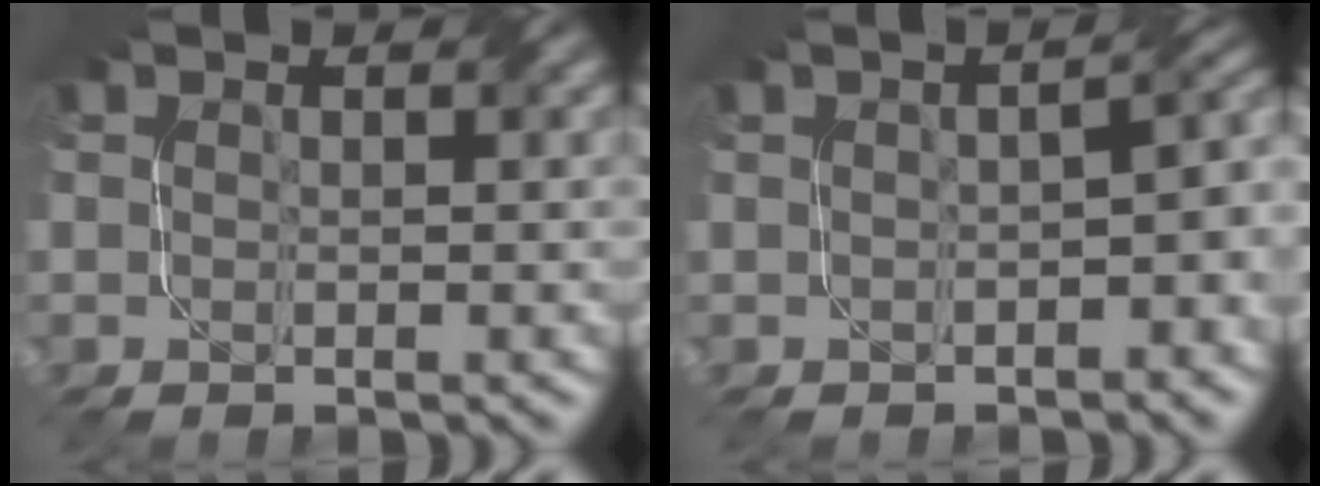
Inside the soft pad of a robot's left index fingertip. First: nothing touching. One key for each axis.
{"total": 4.6, "fx": -0.8, "fy": 1.7, "fz": 4.2, "tx": -0.042, "ty": 0.005, "tz": -0.007}